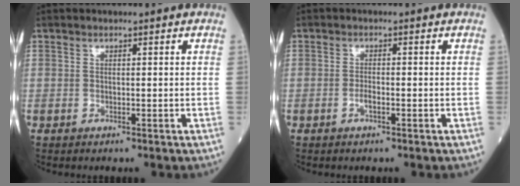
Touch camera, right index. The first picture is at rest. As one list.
[{"total": 1.4, "force": [-0.6, 0.3, 1.2], "torque": [-0.024, 0.001, -0.013]}]